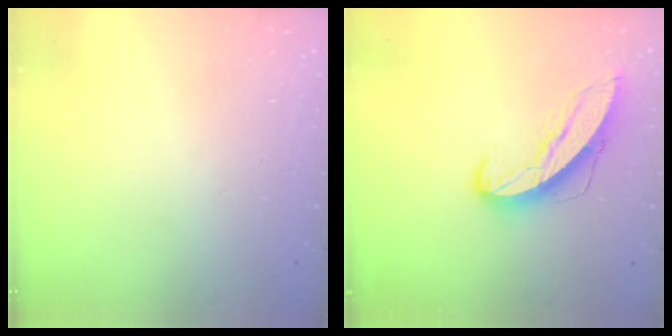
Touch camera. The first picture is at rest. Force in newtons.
{"total": 9.4, "press": 9.4, "slide": 0.9}